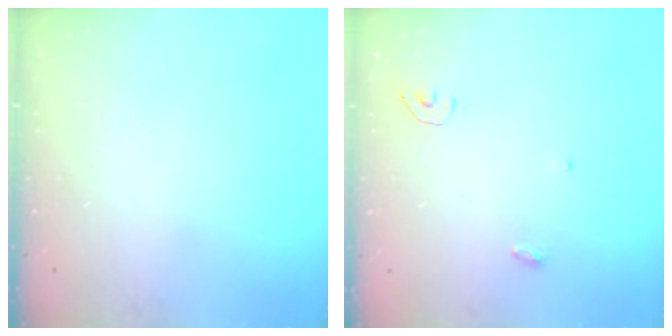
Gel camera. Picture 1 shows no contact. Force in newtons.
{"total": 3.4, "press": 3.4, "slide": 0.3}